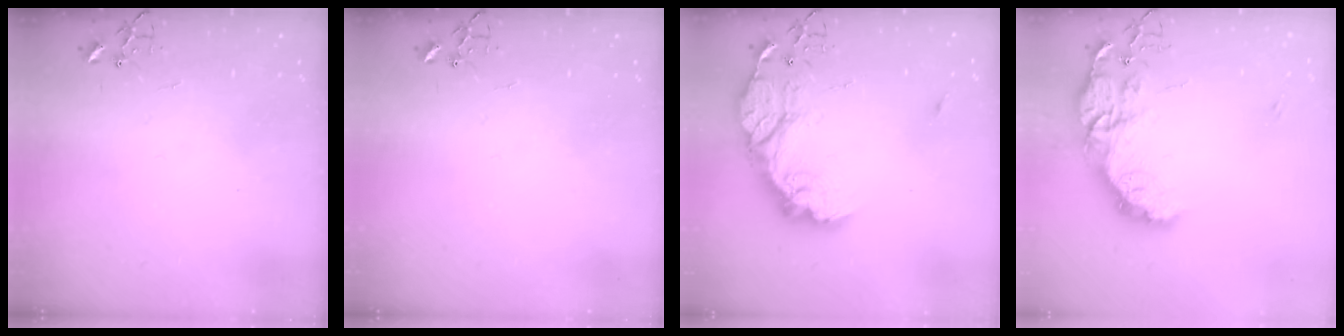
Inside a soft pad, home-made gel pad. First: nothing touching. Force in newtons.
{"total": 0.0}
{"total": 17.8, "press": 17.8, "slide": 1.3}
{"total": 16.9, "press": 16.9, "slide": 0.5}